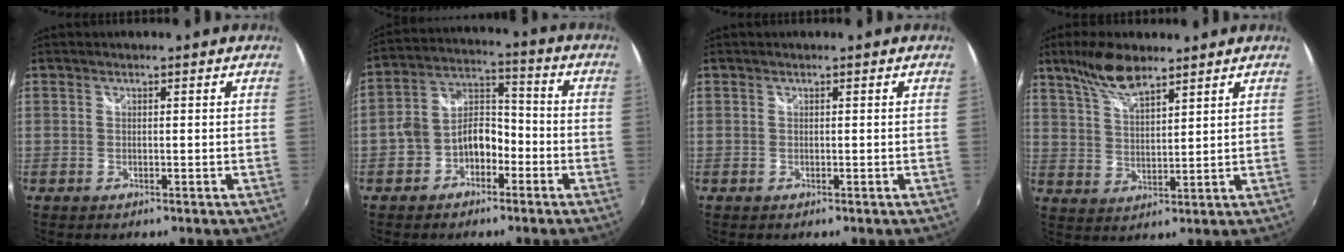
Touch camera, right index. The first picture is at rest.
{"total": 8.5, "force": [-3.8, 5.9, 4.9], "torque": [-0.096, 0.031, -0.060]}
{"total": 0.0}
{"total": 8.4, "force": [6.2, 2.4, 5.1], "torque": [-0.097, 0.010, 0.122]}